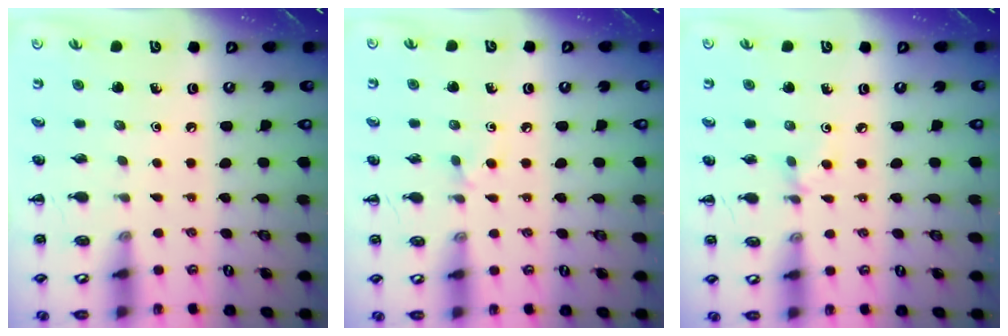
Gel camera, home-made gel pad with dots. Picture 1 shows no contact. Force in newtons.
{"total": 4.2, "press": 4.0, "slide": 1.3}
{"total": 3.2, "press": 2.9, "slide": 1.2}